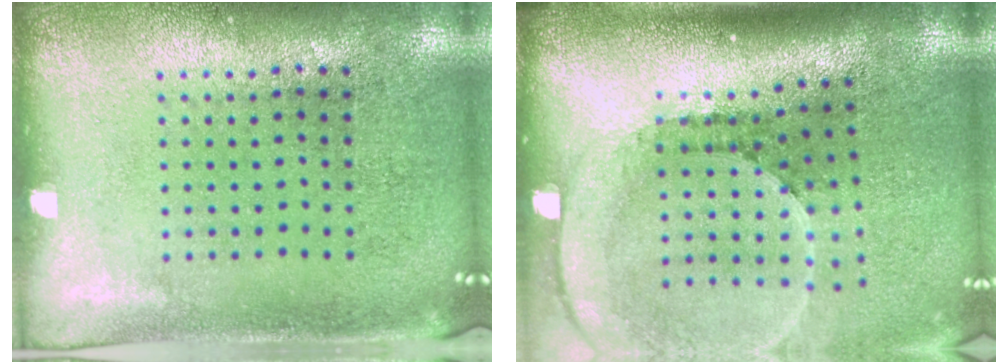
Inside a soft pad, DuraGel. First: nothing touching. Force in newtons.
{"total": 2.7, "press": 1.8, "slide": 1.9}